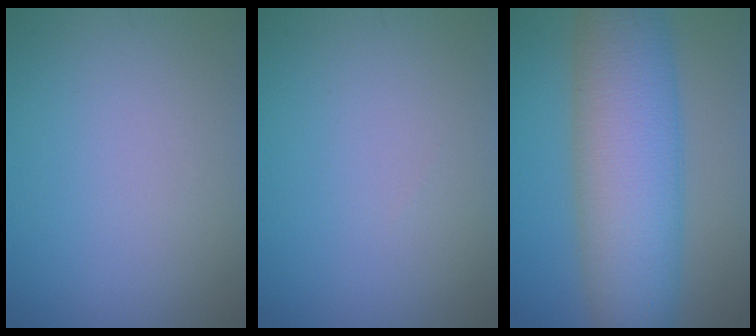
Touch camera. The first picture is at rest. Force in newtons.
{"total": 0.0}
{"total": 11.2, "press": 11.2, "slide": 0.4}